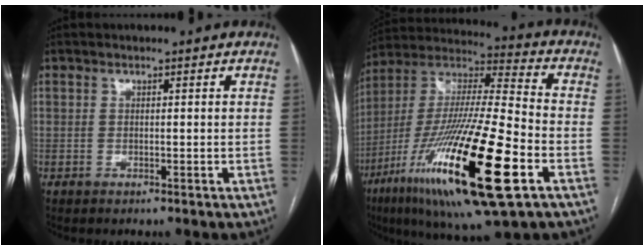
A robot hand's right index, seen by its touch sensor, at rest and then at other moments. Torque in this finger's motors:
{"motor_torque": [2.14, 0.00, 1.05, 0.21]}